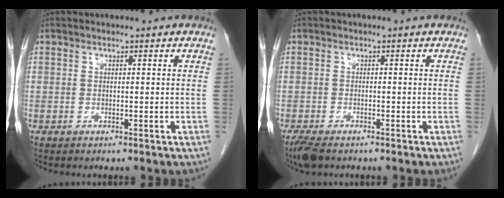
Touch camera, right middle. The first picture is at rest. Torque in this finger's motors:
{"motor_torque": [0.05, 0.00, 0.02, 0.01]}